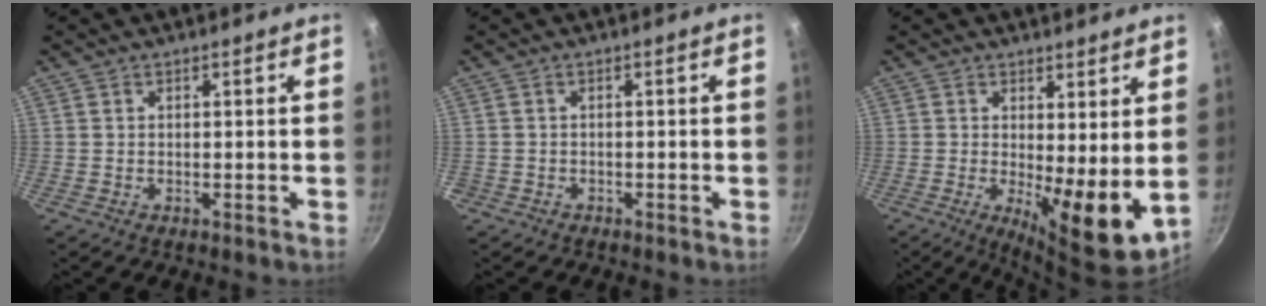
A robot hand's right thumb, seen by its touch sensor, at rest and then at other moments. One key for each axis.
{"total": 1.1, "fx": -0.7, "fy": 0.8, "fz": 0.0, "tx": -0.004, "ty": 0.016, "tz": -0.011}
{"total": 9.7, "fx": 0.6, "fy": 3.1, "fz": 9.2, "tx": -0.125, "ty": -0.027, "tz": 0.014}